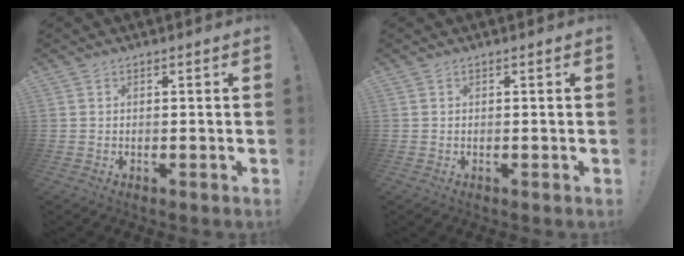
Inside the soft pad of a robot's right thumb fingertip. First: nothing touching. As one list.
[{"total": 0.0}]